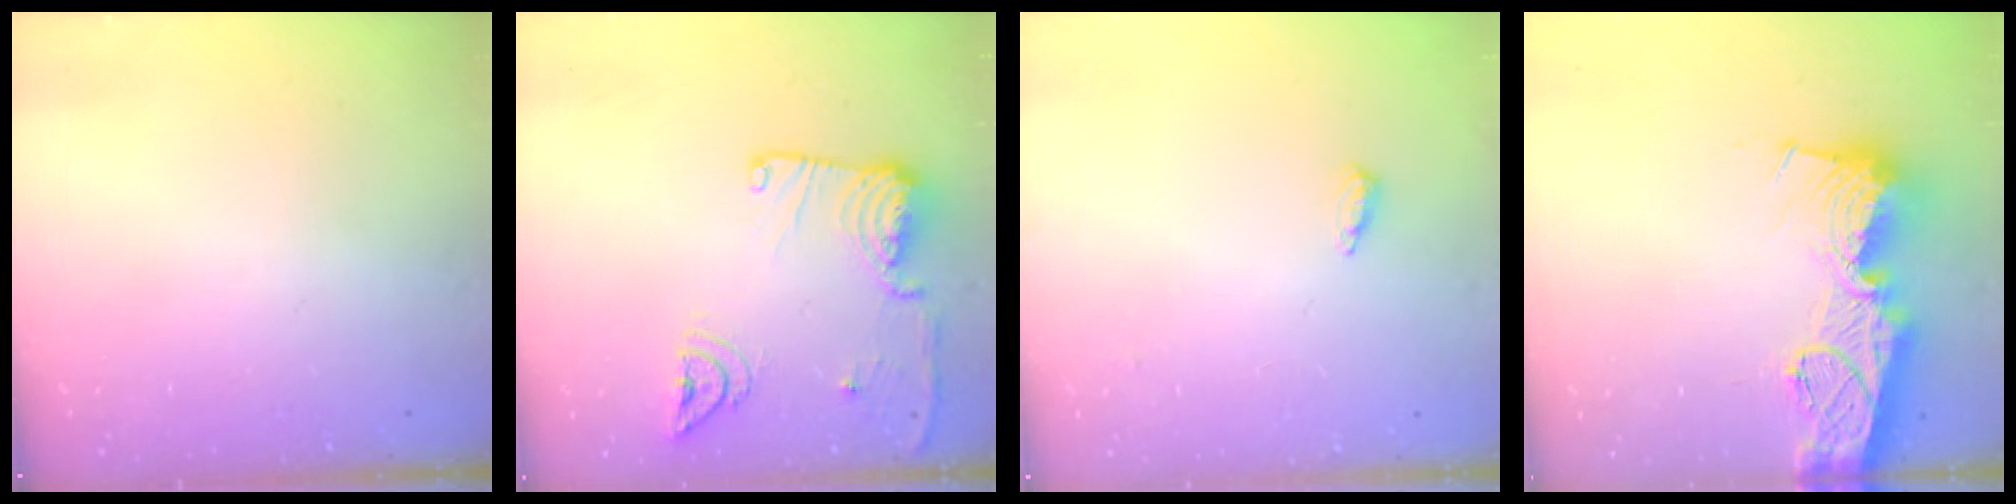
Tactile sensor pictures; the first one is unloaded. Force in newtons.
{"total": 15.4, "press": 15.3, "slide": 1.9}
{"total": 3.9, "press": 3.8, "slide": 0.6}
{"total": 19.6, "press": 19.5, "slide": 1.9}